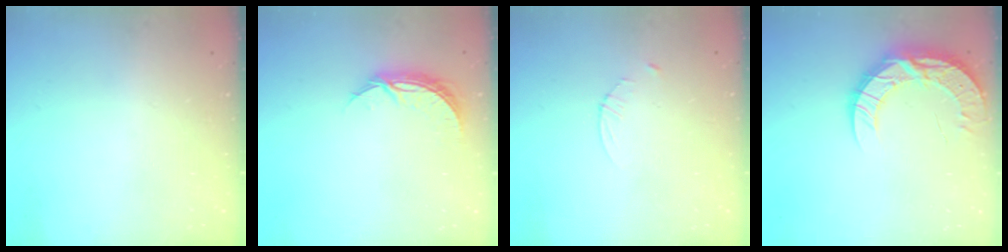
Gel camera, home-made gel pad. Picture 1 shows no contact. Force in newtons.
{"total": 6.8, "press": 6.8, "slide": 0.3}
{"total": 2.3, "press": 2.3, "slide": 0.3}
{"total": 13.0, "press": 12.9, "slide": 1.0}